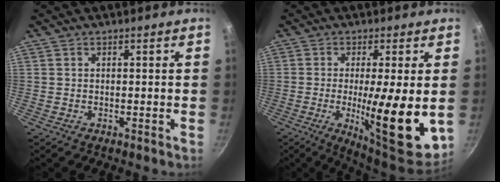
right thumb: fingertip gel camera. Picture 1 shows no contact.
{"total": 16.9, "force": [-1.7, 3.6, 16.5], "torque": [-0.242, -0.017, -0.021]}